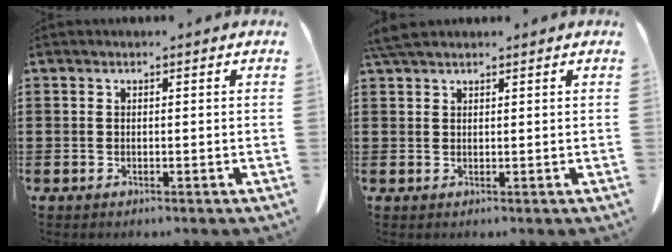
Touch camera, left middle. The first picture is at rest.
{"total": 2.8, "force": [2.2, 0.7, 1.6], "torque": [-0.039, 0.003, 0.044]}